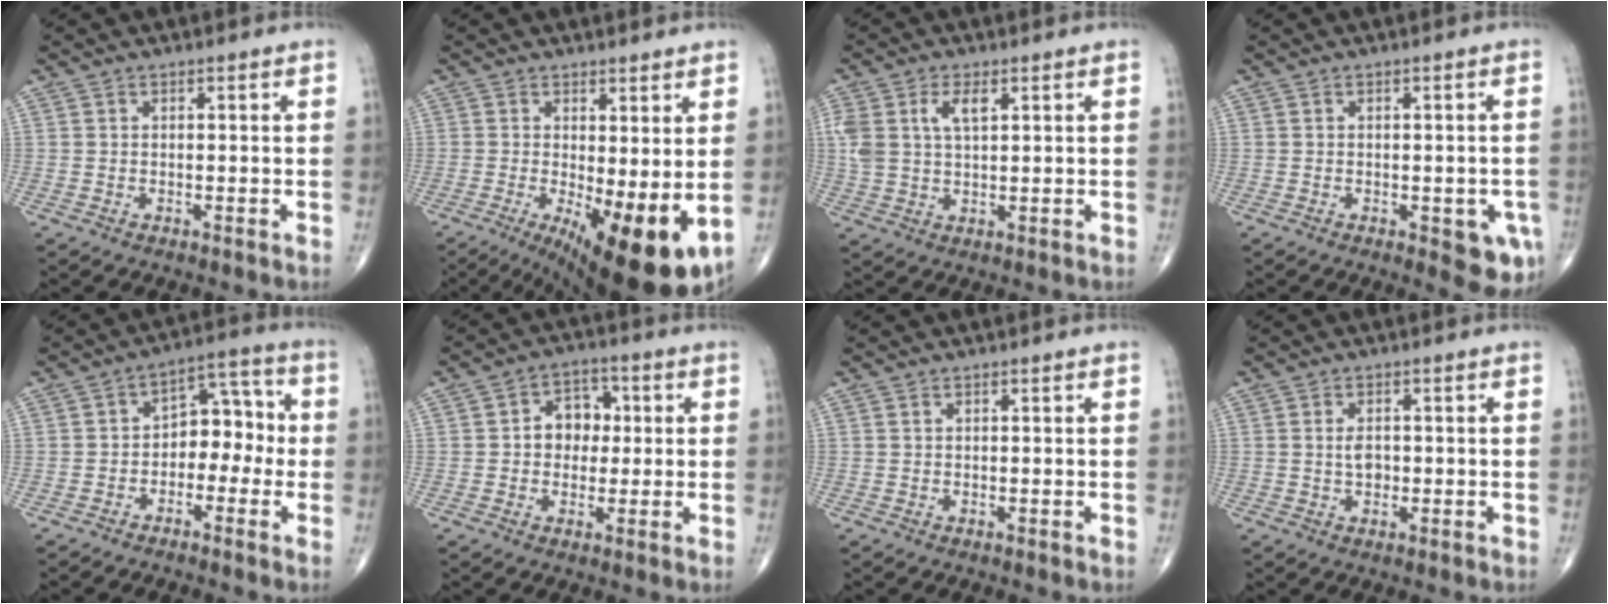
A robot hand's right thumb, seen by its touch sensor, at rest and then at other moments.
{"total": 13.9, "force": [-2.3, 4.7, 12.9], "torque": [-0.186, -0.027, -0.016]}
{"total": 7.0, "force": [2.6, 3.6, 5.5], "torque": [-0.122, 0.004, 0.054]}
{"total": 6.7, "force": [-2.2, 2.7, 5.7], "torque": [-0.044, -0.006, -0.021]}
{"total": 8.6, "force": [-1.5, 5.9, 6.1], "torque": [-0.047, 0.044, -0.039]}
{"total": 7.0, "force": [0.6, 5.6, 4.2], "torque": [-0.028, 0.014, 0.002]}
{"total": 0.0}
{"total": 2.6, "force": [0.0, 1.7, 2.0], "torque": [-0.028, 0.001, -0.001]}